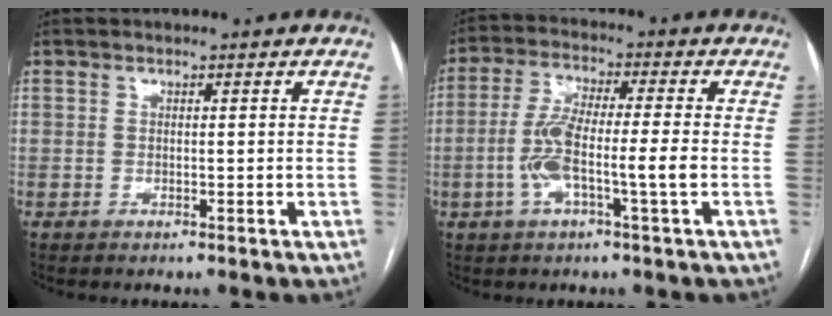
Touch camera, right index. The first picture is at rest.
{"total": 8.7, "force": [-2.0, 0.4, 8.4], "torque": [-0.174, 0.010, -0.043]}